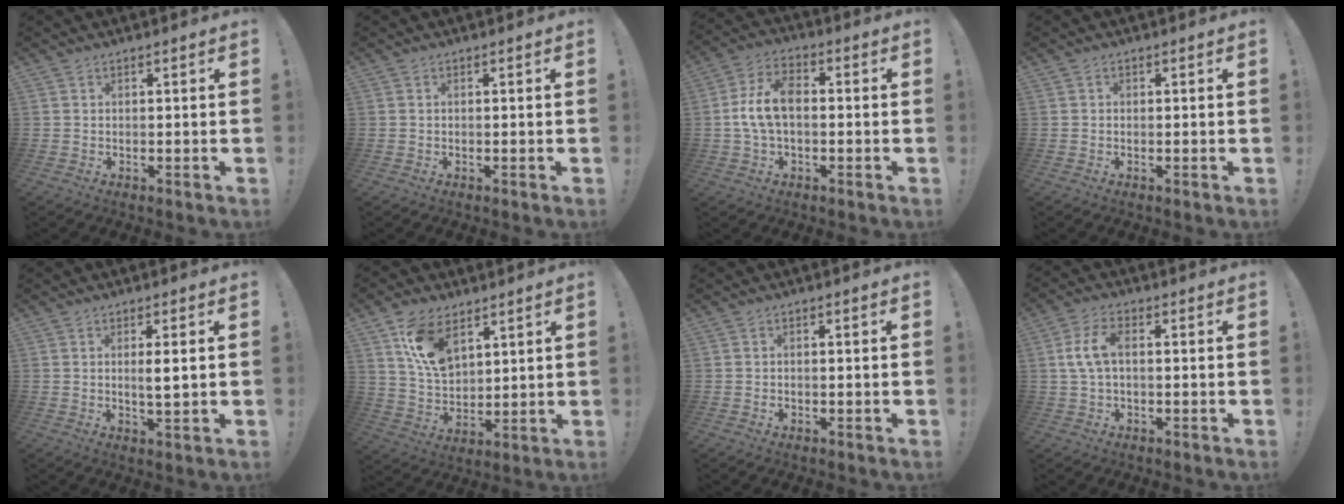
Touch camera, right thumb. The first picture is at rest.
{"total": 0.0}
{"total": 10.6, "force": [-0.4, 6.4, 8.5], "torque": [-0.168, 0.010, -0.002]}
{"total": 0.6, "force": [-0.3, 0.5, 0.0], "torque": [-0.007, 0.005, -0.004]}
{"total": 3.8, "force": [0.7, 0.4, 3.8], "torque": [-0.055, -0.012, 0.006]}
{"total": 13.1, "force": [6.9, 8.1, 7.5], "torque": [-0.132, -0.021, 0.135]}
{"total": 0.9, "force": [-0.7, 0.4, 0.4], "torque": [-0.005, 0.002, -0.013]}
{"total": 7.7, "force": [0.6, 4.2, 6.4], "torque": [-0.123, 0.009, 0.014]}